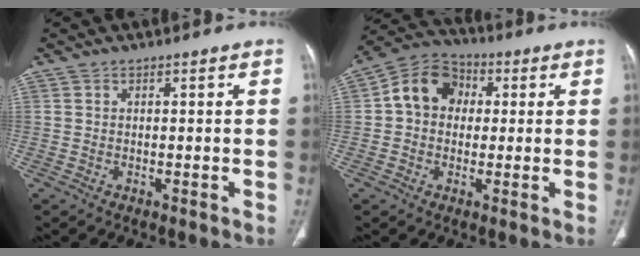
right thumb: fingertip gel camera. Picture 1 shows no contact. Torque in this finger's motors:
{"motor_torque": [1.28, 1.59, 0.73, -0.37, 0.06]}